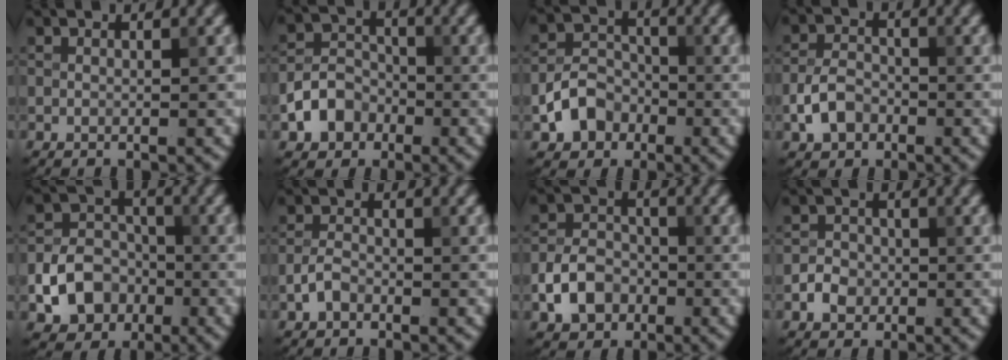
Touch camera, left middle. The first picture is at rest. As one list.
[{"total": 4.0, "force": [-1.8, 3.1, 1.8], "torque": [-0.032, 0.003, -0.036]}, {"total": 4.3, "force": [-1.9, 3.3, 2.1], "torque": [-0.037, 0.002, -0.037]}, {"total": 3.2, "force": [-1.5, 2.3, 1.8], "torque": [-0.032, 0.004, -0.034]}, {"total": 5.5, "force": [-2.0, 4.4, 2.6], "torque": [-0.045, -0.002, -0.036]}, {"total": 1.6, "force": [-1.0, 1.0, 0.9], "torque": [-0.017, 0.005, -0.023]}, {"total": 4.3, "force": [-1.7, 3.2, 2.2], "torque": [-0.041, 0.002, -0.035]}, {"total": 2.1, "force": [-0.8, 1.7, 0.9], "torque": [-0.011, 0.002, -0.019]}]